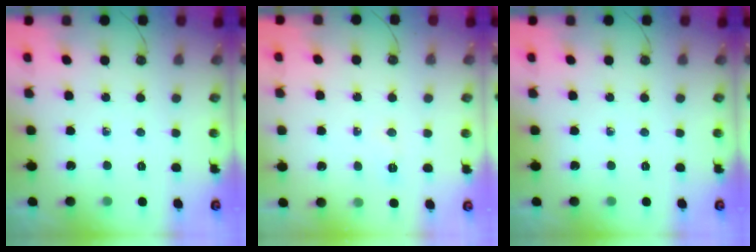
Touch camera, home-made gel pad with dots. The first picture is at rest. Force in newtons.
{"total": 4.9, "press": 4.7, "slide": 1.4}
{"total": 0.0}